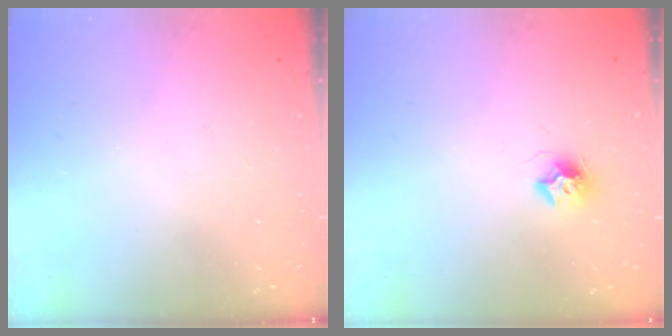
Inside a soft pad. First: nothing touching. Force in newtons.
{"total": 7.4, "press": 7.4, "slide": 0.0}